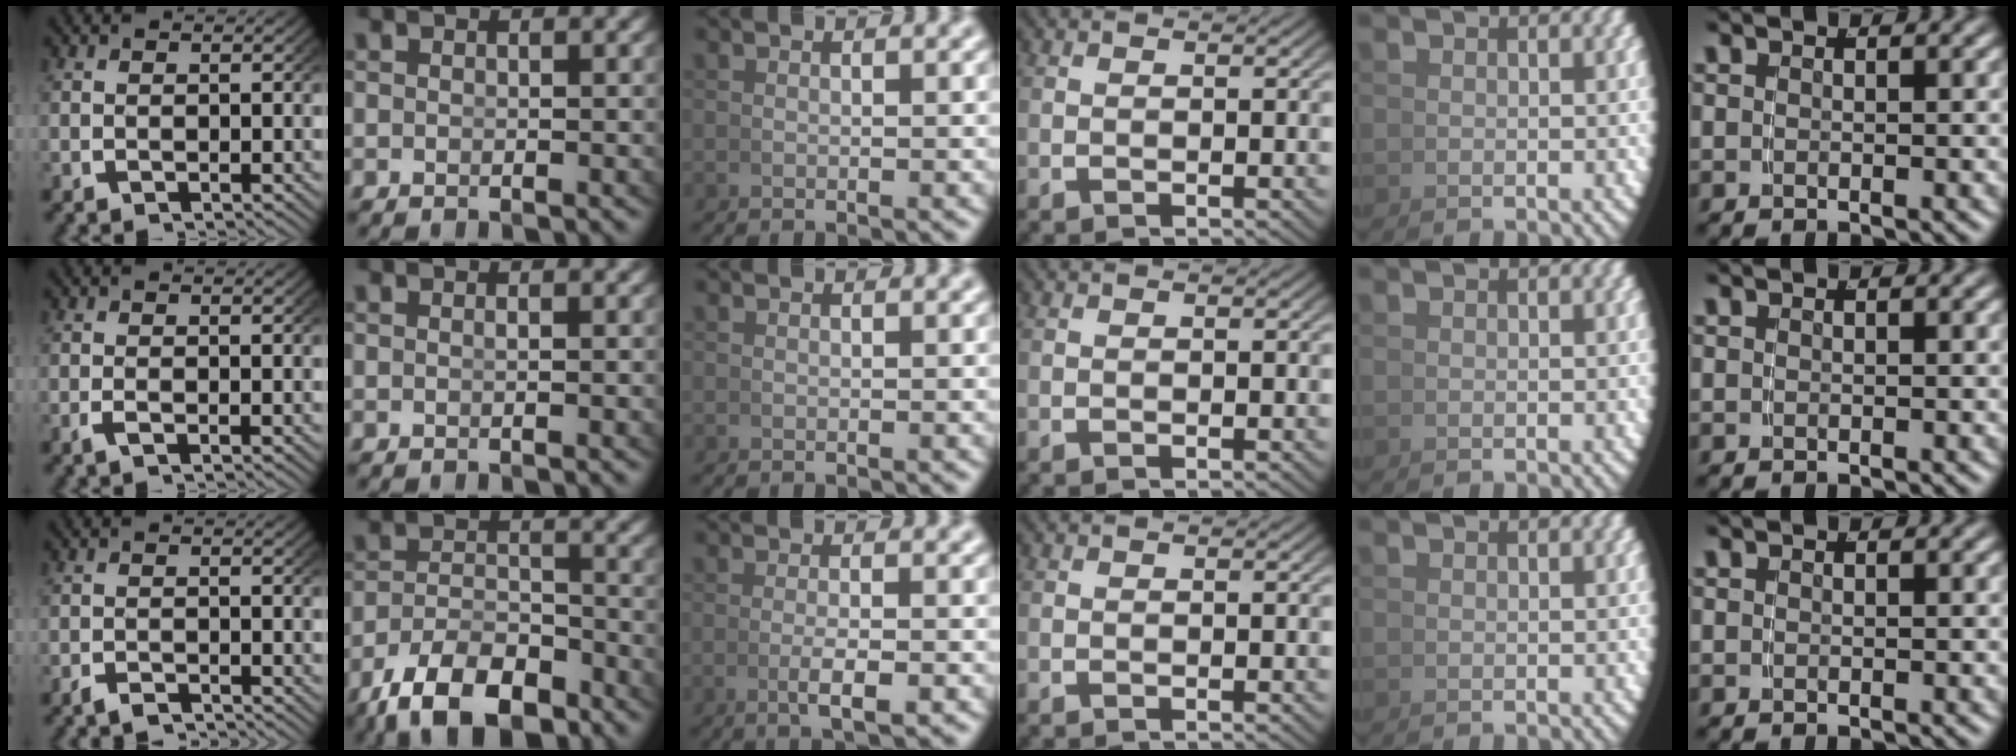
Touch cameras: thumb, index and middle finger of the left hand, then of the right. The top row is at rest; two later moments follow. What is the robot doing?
{"motion": "grasp_and_lifting", "object": "photo album"}